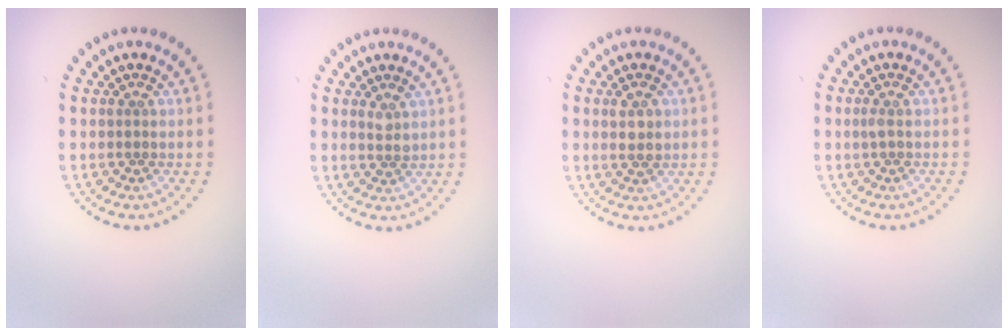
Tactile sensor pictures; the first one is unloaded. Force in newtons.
{"total": 1.0, "press": 1.0, "slide": 0.3}
{"total": 1.9, "press": 1.9, "slide": 0.5}
{"total": 0.5, "press": 0.5, "slide": 0.3}